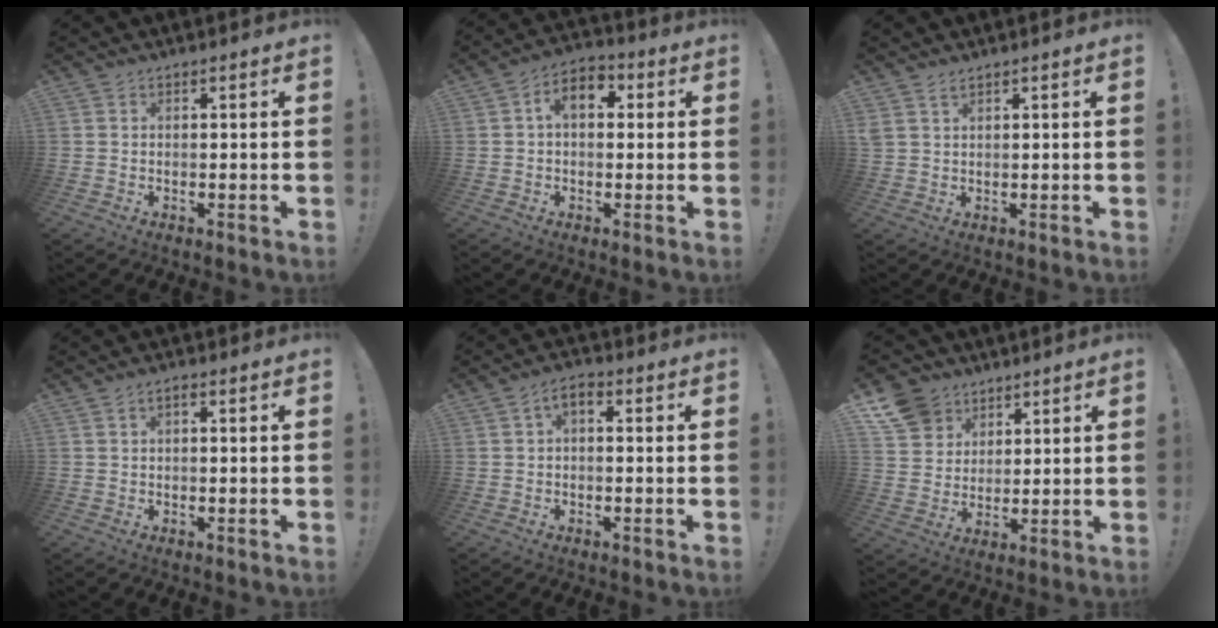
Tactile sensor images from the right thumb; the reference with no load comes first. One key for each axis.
{"total": 8.0, "fx": 2.0, "fy": 5.1, "fz": 5.7, "tx": -0.087, "ty": 0.006, "tz": 0.036}
{"total": 2.0, "fx": 1.5, "fy": 0.4, "fz": 1.4, "tx": -0.033, "ty": -0.003, "tz": 0.028}
{"total": 1.2, "fx": -0.1, "fy": 0.5, "fz": 1.0, "tx": -0.024, "ty": 0.006, "tz": -0.003}
{"total": 3.7, "fx": 0.1, "fy": 2.1, "fz": 3.0, "tx": -0.049, "ty": 0.006, "tz": 0.001}
{"total": 11.1, "fx": 6.5, "fy": 8.5, "fz": 2.8, "tx": -0.050, "ty": -0.039, "tz": 0.131}